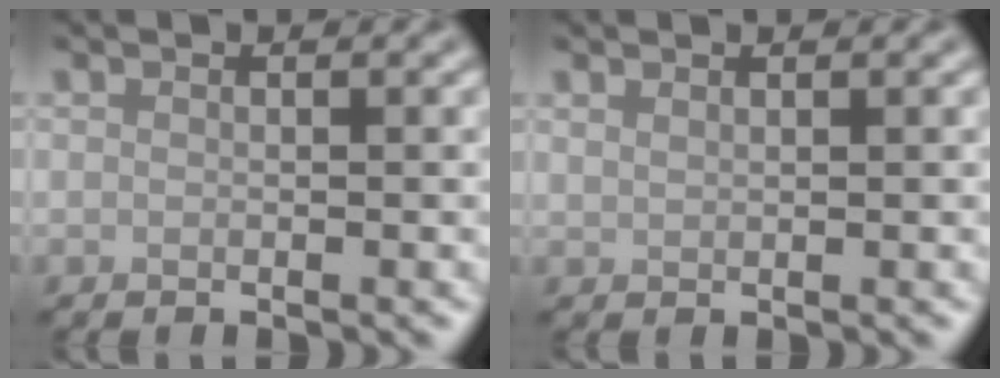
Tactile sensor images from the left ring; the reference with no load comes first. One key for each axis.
{"total": 0.7, "fx": 0.6, "fy": 0.2, "fz": 0.2, "tx": -0.005, "ty": 0.000, "tz": 0.014}